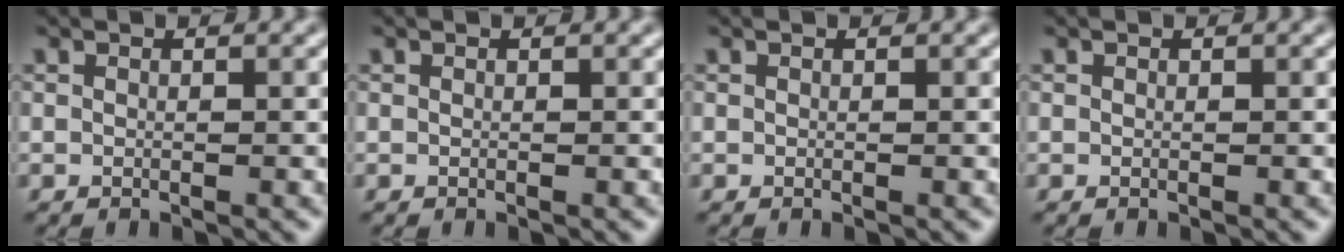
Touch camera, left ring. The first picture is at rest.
{"total": 0.0}
{"total": 0.0}
{"total": 0.0}